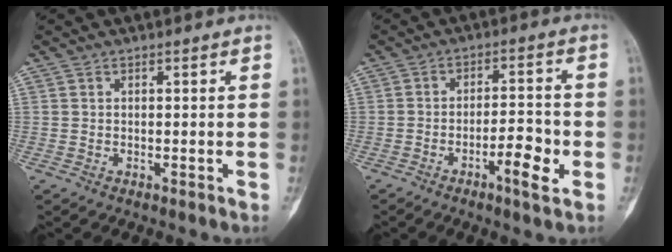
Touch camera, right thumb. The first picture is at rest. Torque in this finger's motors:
{"motor_torque": [0.11, 0.27, -0.12, 0.12, 0.00]}